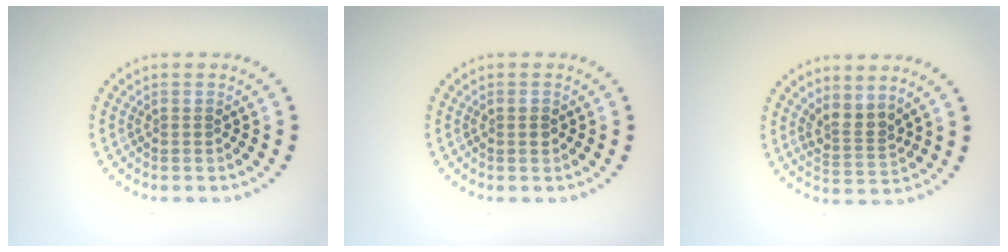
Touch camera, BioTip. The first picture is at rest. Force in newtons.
{"total": 1.0, "press": 1.0, "slide": 0.1}
{"total": 2.5, "press": 1.8, "slide": 1.7}